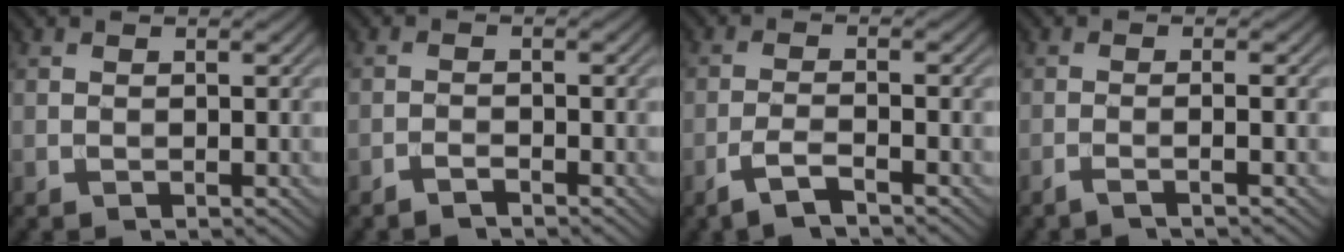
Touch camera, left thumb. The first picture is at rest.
{"total": 1.4, "force": [-1.3, 0.1, 0.7], "torque": [-0.013, 0.002, -0.028]}
{"total": 3.6, "force": [-2.4, 0.6, 2.6], "torque": [-0.050, 0.006, -0.059]}
{"total": 2.3, "force": [-1.0, 0.2, 2.0], "torque": [-0.024, 0.007, -0.035]}